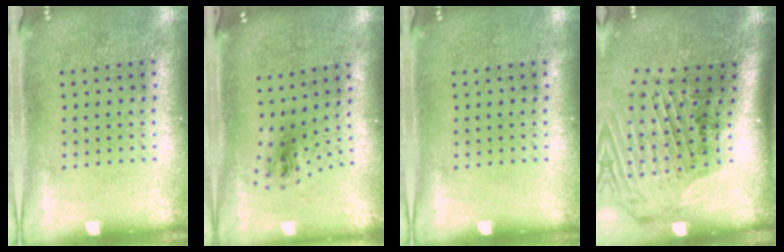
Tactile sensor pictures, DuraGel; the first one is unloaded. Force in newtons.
{"total": 0.8, "press": 0.3, "slide": 0.7}
{"total": 0.0}
{"total": 2.9, "press": 2.1, "slide": 2.0}